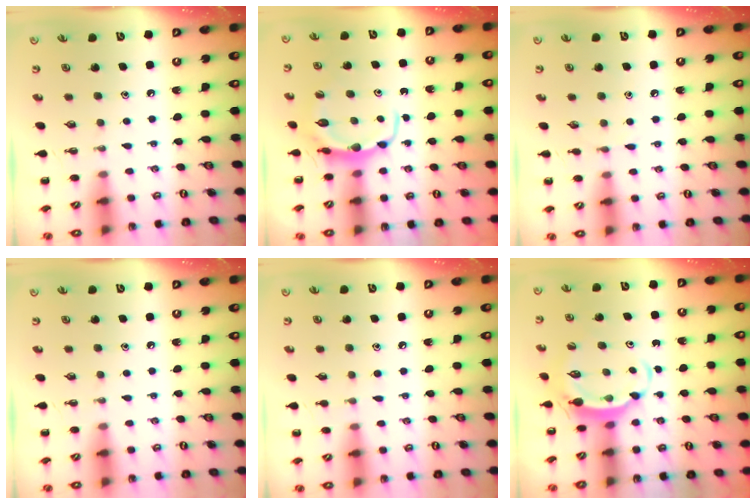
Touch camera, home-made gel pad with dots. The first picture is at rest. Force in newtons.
{"total": 6.2, "press": 6.0, "slide": 1.2}
{"total": 4.0, "press": 3.8, "slide": 1.4}
{"total": 0.0}
{"total": 4.6, "press": 4.3, "slide": 1.6}
{"total": 5.7, "press": 5.6, "slide": 1.3}